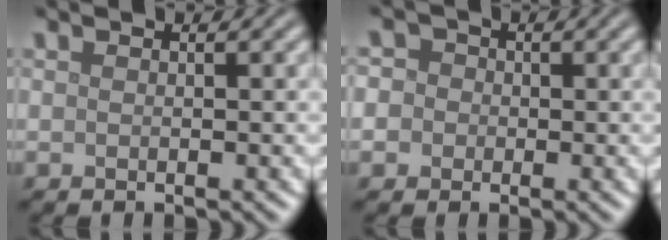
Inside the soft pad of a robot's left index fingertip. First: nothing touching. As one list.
[{"total": 4.5, "force": [0.8, 4.2, 1.6], "torque": [-0.013, 0.037, -0.022]}]